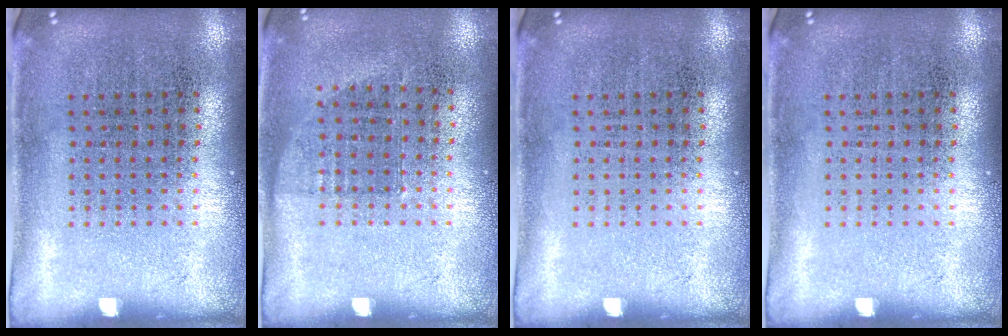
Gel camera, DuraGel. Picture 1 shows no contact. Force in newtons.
{"total": 0.7, "press": 0.6, "slide": 0.3}
{"total": 0.0}
{"total": 0.0}